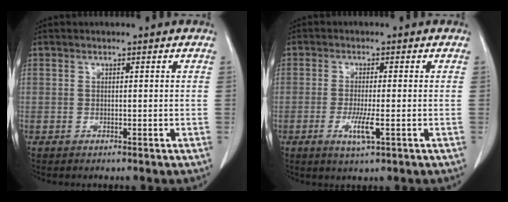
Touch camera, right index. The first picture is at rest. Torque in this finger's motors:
{"motor_torque": [0.83, -0.42, 0.24, 0.11]}